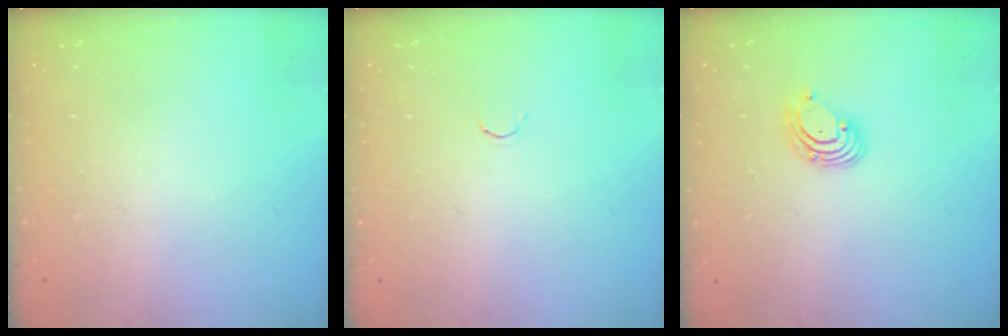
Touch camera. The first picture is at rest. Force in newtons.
{"total": 1.8, "press": 1.7, "slide": 0.4}
{"total": 2.7, "press": 2.7, "slide": 0.3}